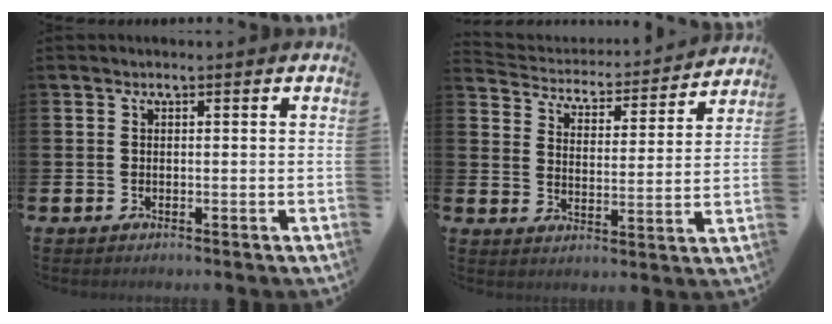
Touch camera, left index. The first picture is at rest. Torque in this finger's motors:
{"motor_torque": [-0.35, -0.25, -1.05, -0.21]}